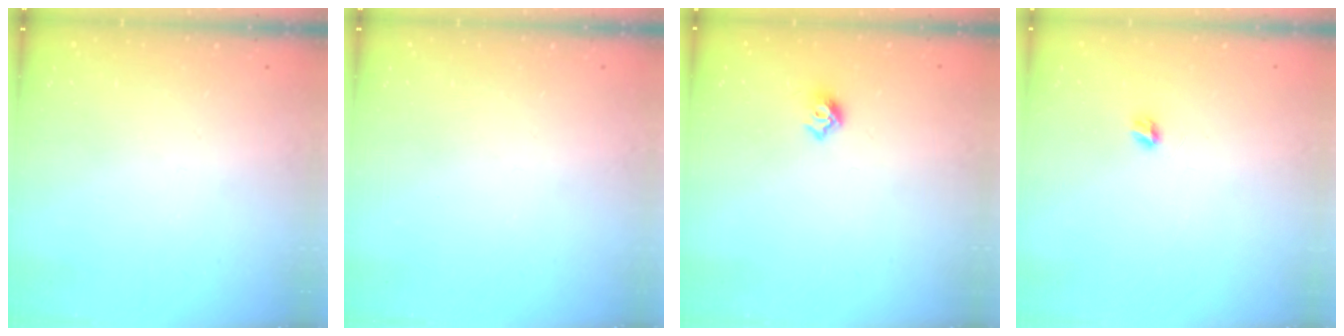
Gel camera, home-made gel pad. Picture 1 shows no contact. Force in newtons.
{"total": 0.0}
{"total": 6.0, "press": 5.9, "slide": 0.9}
{"total": 3.7, "press": 3.7, "slide": 0.3}